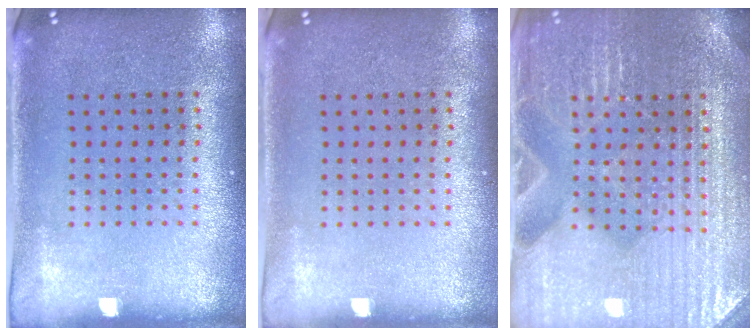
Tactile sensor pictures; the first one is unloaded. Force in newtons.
{"total": 0.0}
{"total": 4.4, "press": 4.3, "slide": 1.2}